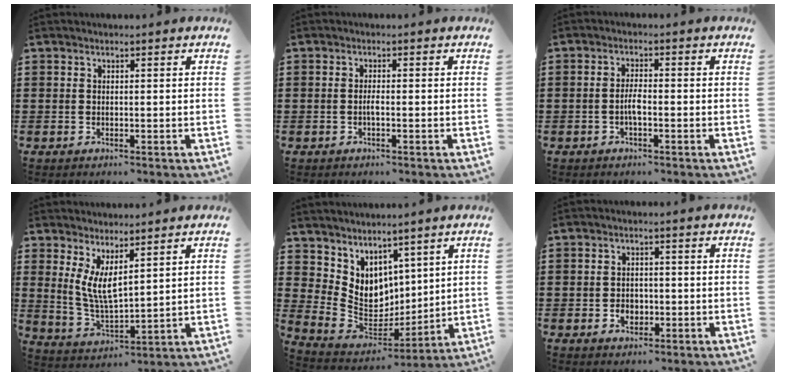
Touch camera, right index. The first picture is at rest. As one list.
[{"total": 1.2, "force": [-0.4, 0.1, 1.1], "torque": [-0.023, -0.001, -0.008]}, {"total": 2.6, "force": [-0.9, 0.7, 2.4], "torque": [-0.051, 0.001, -0.019]}, {"total": 5.6, "force": [2.5, 2.0, 4.6], "torque": [-0.104, -0.009, 0.045]}, {"total": 6.4, "force": [3.2, 5.5, 0.8], "torque": [-0.062, -0.038, 0.066]}, {"total": 2.6, "force": [-0.8, 2.0, 1.4], "torque": [-0.031, 0.003, -0.019]}]